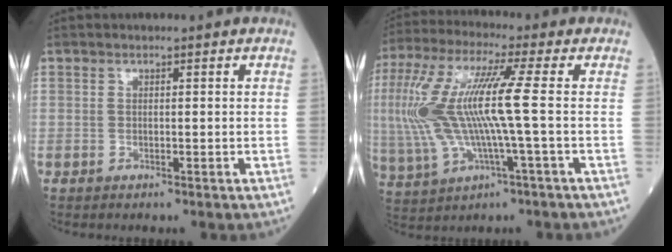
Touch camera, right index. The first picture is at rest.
{"total": 16.6, "force": [0.4, 2.0, 16.4], "torque": [-0.373, 0.017, 0.007]}